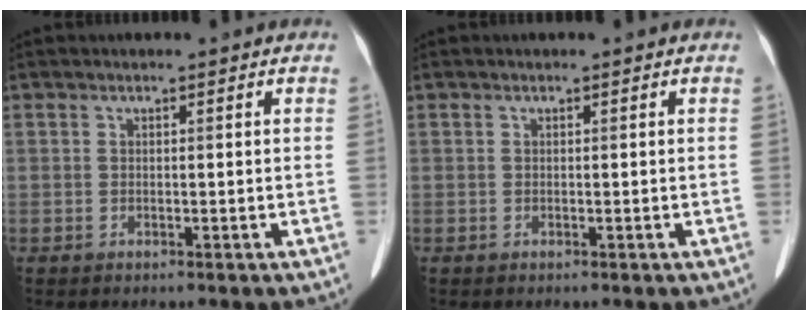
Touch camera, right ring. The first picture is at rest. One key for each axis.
{"total": 0.0}